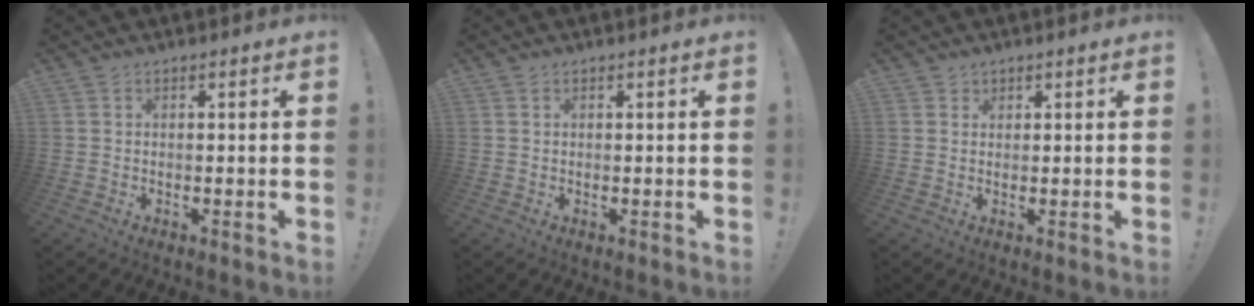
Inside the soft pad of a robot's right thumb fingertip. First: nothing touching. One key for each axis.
{"total": 0.6, "fx": 0.3, "fy": 0.5, "fz": 0.0, "tx": -0.003, "ty": 0.003, "tz": 0.006}
{"total": 1.4, "fx": 1.1, "fy": 0.9, "fz": 0.0, "tx": 0.001, "ty": -0.004, "tz": 0.019}